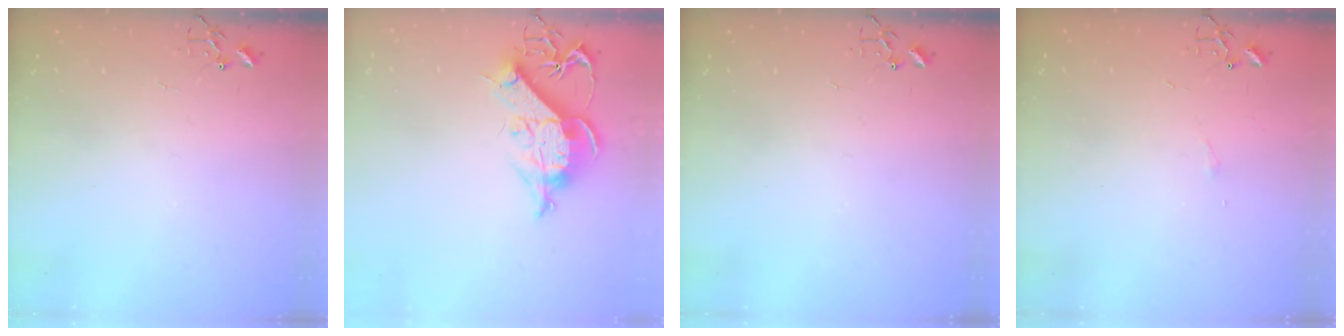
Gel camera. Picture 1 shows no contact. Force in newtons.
{"total": 11.6, "press": 11.5, "slide": 1.4}
{"total": 0.0}
{"total": 3.3, "press": 3.2, "slide": 0.6}